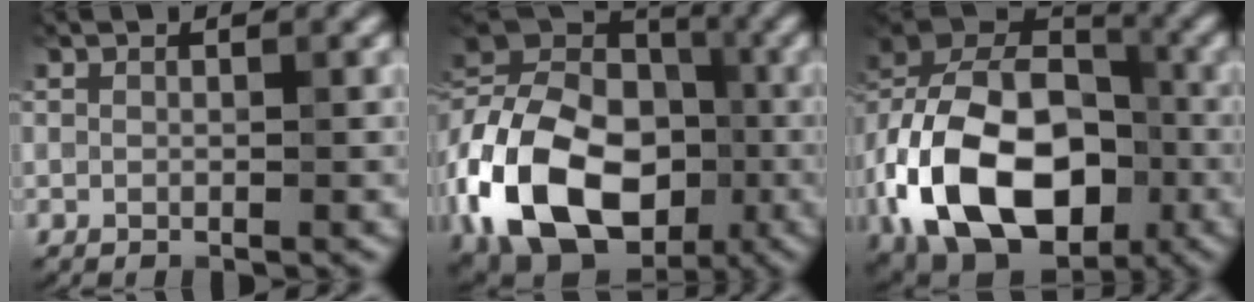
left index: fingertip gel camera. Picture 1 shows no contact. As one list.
[{"total": 18.0, "force": [-6.2, 13.0, 10.8], "torque": [-0.232, 0.000, -0.116]}, {"total": 17.3, "force": [-5.7, 11.2, 11.9], "torque": [-0.215, 0.003, -0.113]}]